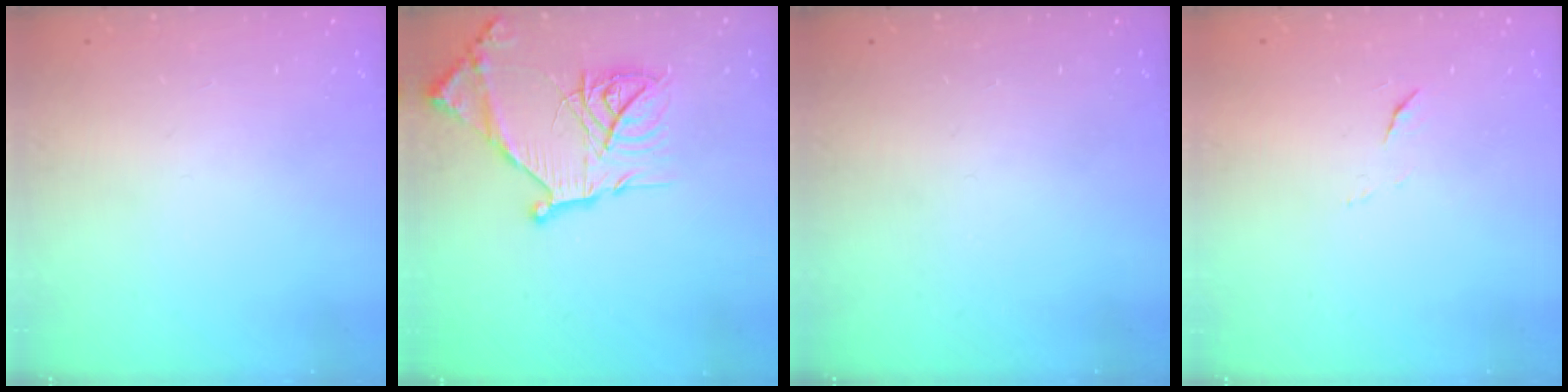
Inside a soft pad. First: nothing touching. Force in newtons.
{"total": 20.2, "press": 20.1, "slide": 1.9}
{"total": 0.0}
{"total": 4.1, "press": 4.1, "slide": 0.3}